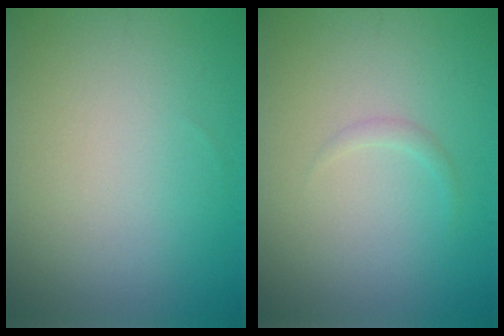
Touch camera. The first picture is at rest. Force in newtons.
{"total": 0.7, "press": 0.7, "slide": 0.1}